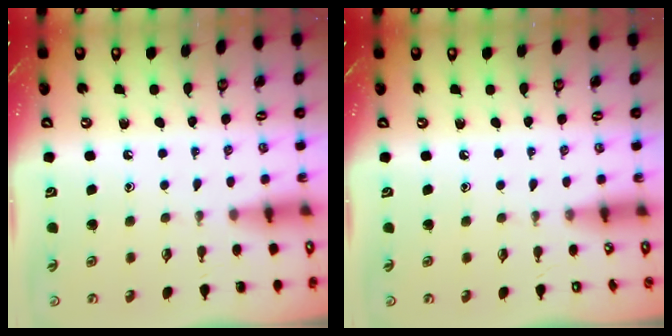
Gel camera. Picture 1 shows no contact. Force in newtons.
{"total": 0.0}